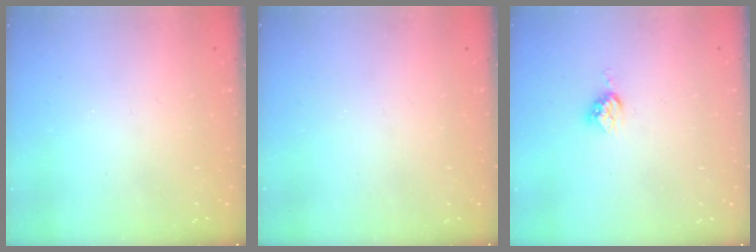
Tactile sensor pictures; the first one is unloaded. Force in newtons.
{"total": 0.0}
{"total": 5.2, "press": 5.2, "slide": 0.5}